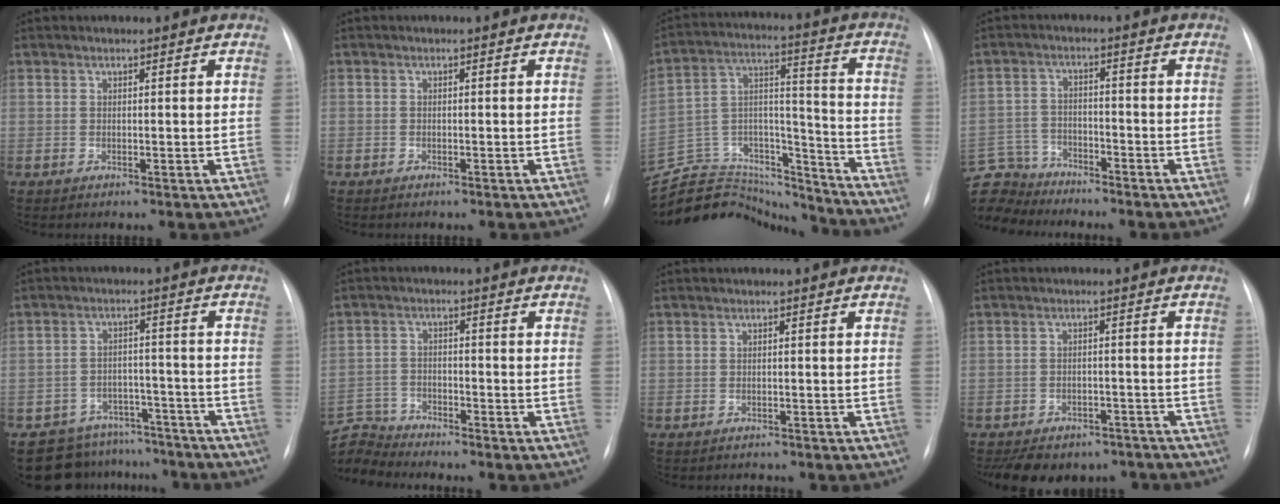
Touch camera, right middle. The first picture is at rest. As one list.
[{"total": 0.5, "force": [-0.4, 0.4, 0.0], "torque": [-0.005, 0.002, -0.006]}, {"total": 23.1, "force": [-22.0, 5.8, 4.1], "torque": [-0.105, 0.058, -0.338]}, {"total": 9.7, "force": [-9.1, 3.4, 0.2], "torque": [-0.026, 0.015, -0.173]}, {"total": 10.2, "force": [-8.9, 4.9, -0.5], "torque": [0.017, 0.037, -0.119]}, {"total": 6.9, "force": [-6.8, 0.3, -0.8], "torque": [0.006, 0.006, -0.134]}, {"total": 1.1, "force": [-1.0, 0.4, 0.0], "torque": [-0.001, -0.002, -0.013]}, {"total": 12.9, "force": [-10.4, 6.6, 3.8], "torque": [-0.070, 0.010, -0.122]}]